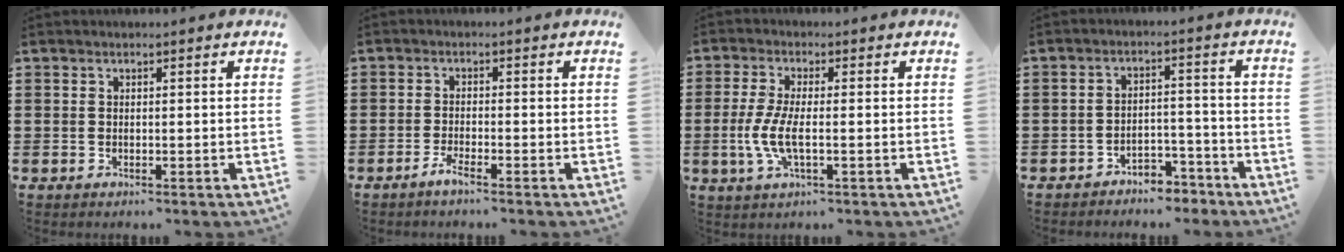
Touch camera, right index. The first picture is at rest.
{"total": 1.8, "force": [-1.5, -0.1, 1.1], "torque": [-0.026, -0.004, -0.029]}
{"total": 5.9, "force": [-1.2, 1.7, 5.5], "torque": [-0.130, -0.012, -0.030]}
{"total": 3.8, "force": [-3.6, 1.1, 0.7], "torque": [-0.015, 0.011, -0.072]}